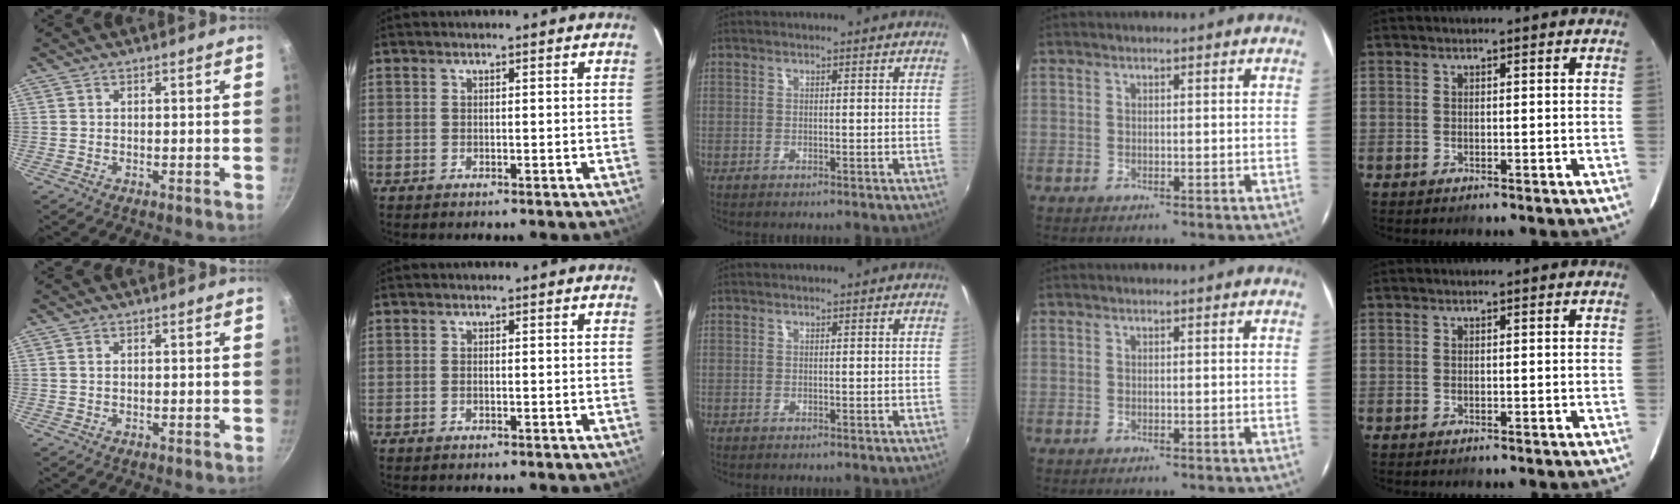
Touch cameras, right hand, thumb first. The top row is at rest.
{"thumb": {"total": 0.6, "force": [0.2, 0.4, 0.4], "torque": [-0.008, 0.001, 0.005]}, "index": {"total": 0.6, "force": [-0.1, 0.2, 0.5], "torque": [-0.012, 0.001, -0.003]}}